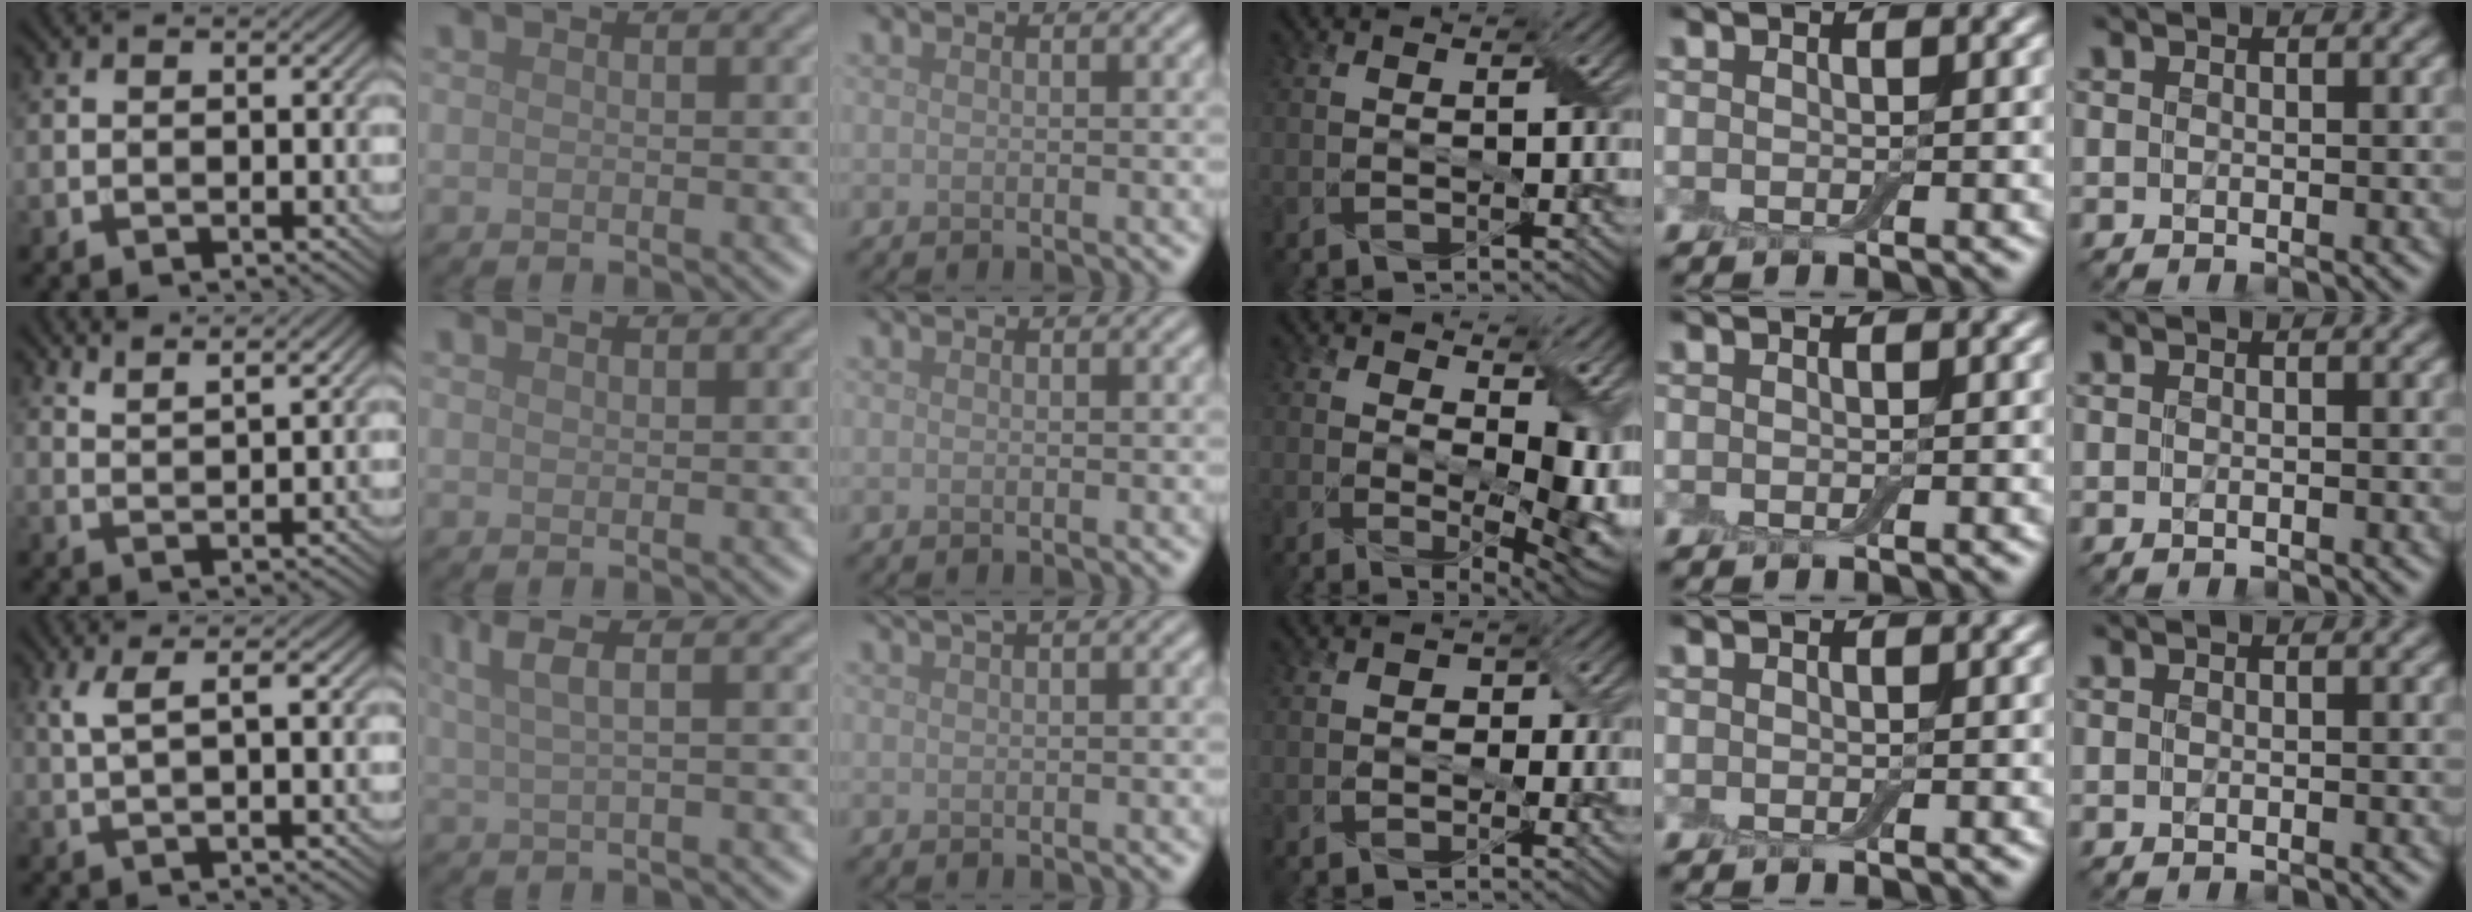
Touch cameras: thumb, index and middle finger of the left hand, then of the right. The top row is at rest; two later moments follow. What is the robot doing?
{"motion": "peel", "object": "aluminum foil"}